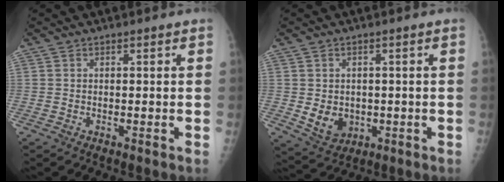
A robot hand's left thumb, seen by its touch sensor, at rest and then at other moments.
{"total": 5.9, "force": [-0.6, 4.9, 3.3], "torque": [-0.034, -0.005, 0.008]}